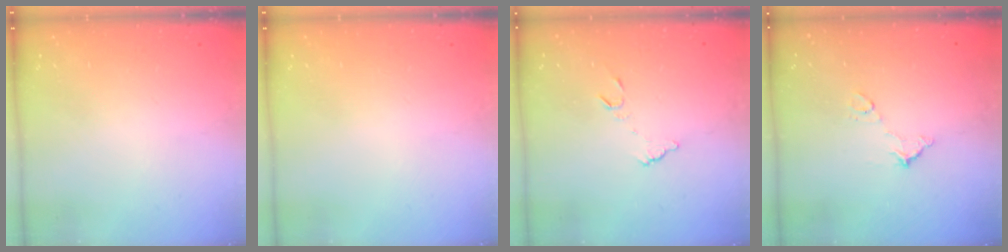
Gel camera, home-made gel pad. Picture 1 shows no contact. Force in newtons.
{"total": 0.0}
{"total": 5.4, "press": 5.4, "slide": 0.5}
{"total": 6.3, "press": 6.3, "slide": 0.4}